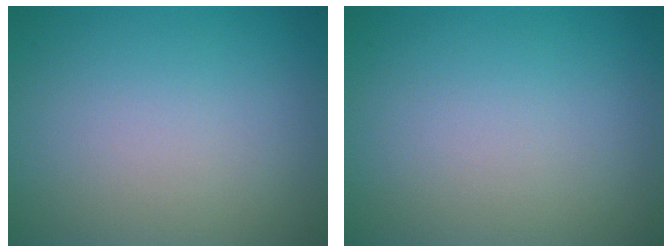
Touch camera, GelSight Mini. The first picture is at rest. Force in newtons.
{"total": 0.0}